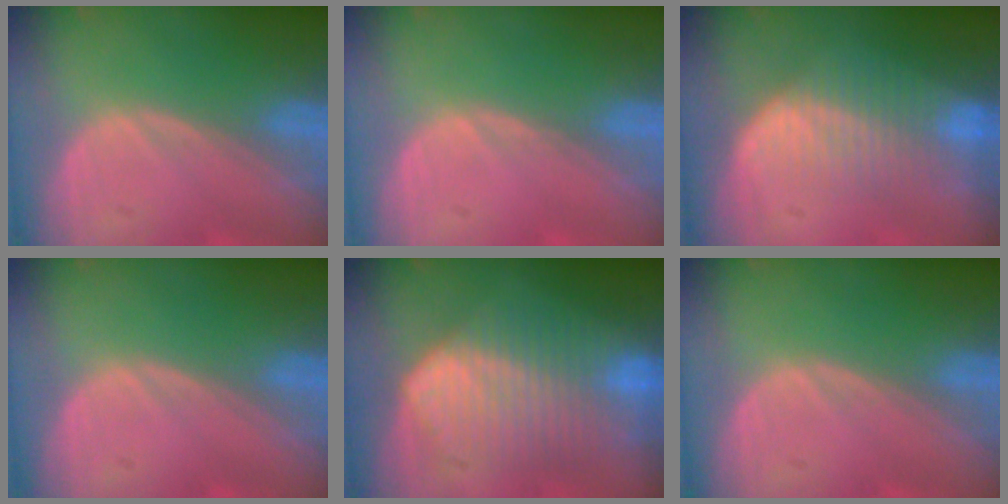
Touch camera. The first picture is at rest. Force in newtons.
{"total": 0.6, "press": 0.4, "slide": 0.4}
{"total": 7.3, "press": 6.7, "slide": 2.9}
{"total": 0.0}
{"total": 10.2, "press": 10.2, "slide": 0.5}
{"total": 0.0}